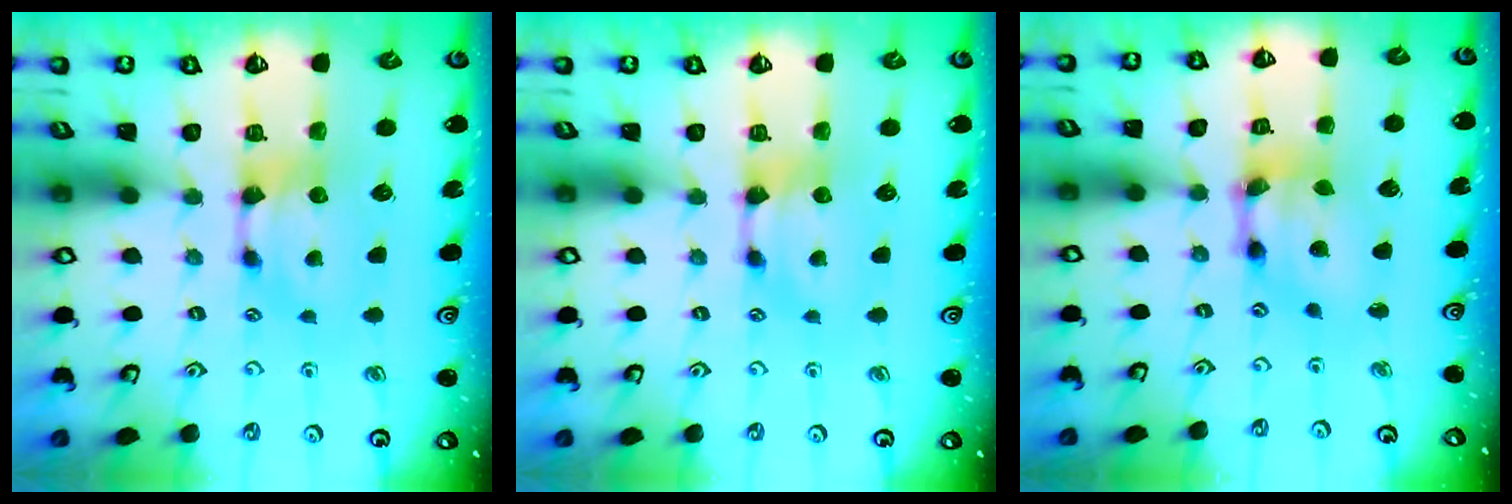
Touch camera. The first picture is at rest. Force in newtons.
{"total": 0.0}
{"total": 6.3, "press": 5.4, "slide": 3.2}